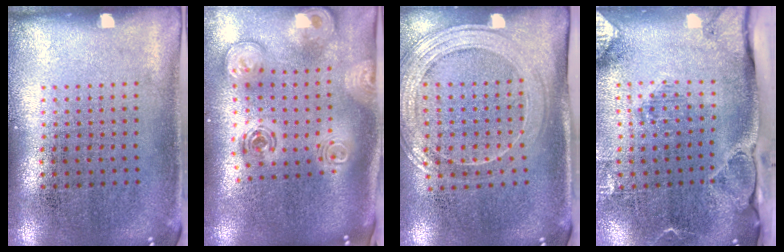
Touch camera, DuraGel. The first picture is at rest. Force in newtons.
{"total": 2.9, "press": 2.0, "slide": 2.1}
{"total": 1.7, "press": 1.6, "slide": 0.6}
{"total": 3.0, "press": 2.3, "slide": 1.9}